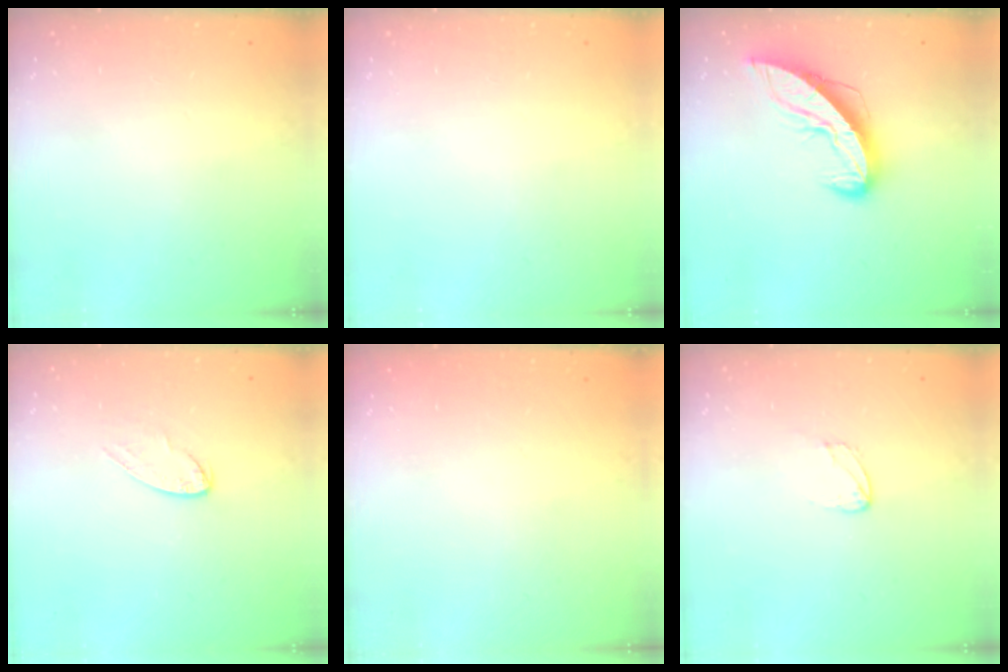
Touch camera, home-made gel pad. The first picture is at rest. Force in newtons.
{"total": 0.0}
{"total": 10.9, "press": 10.8, "slide": 0.9}
{"total": 7.1, "press": 7.0, "slide": 0.6}
{"total": 0.0}
{"total": 3.6, "press": 3.6, "slide": 0.3}